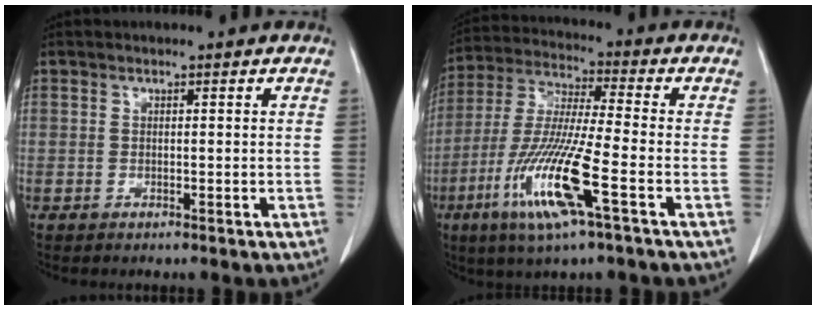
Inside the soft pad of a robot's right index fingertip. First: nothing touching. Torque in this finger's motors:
{"motor_torque": [2.06, -0.08, 1.06, 0.21]}